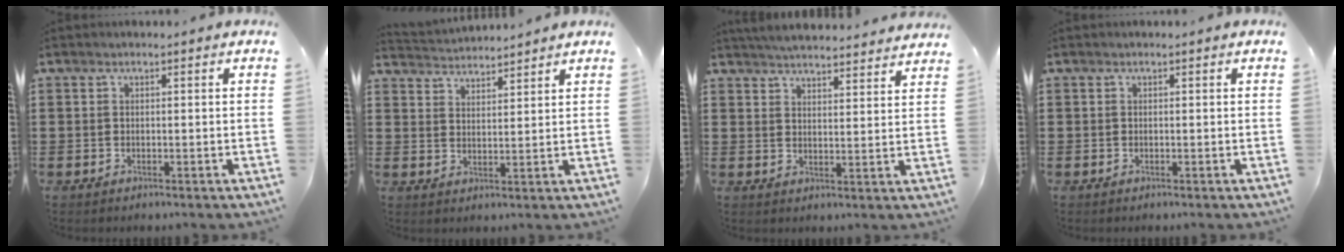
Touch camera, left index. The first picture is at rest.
{"total": 3.0, "force": [2.9, -0.3, -0.5], "torque": [-0.002, -0.015, 0.052]}
{"total": 4.5, "force": [4.4, -0.3, 0.6], "torque": [-0.025, -0.022, 0.080]}
{"total": 0.0}